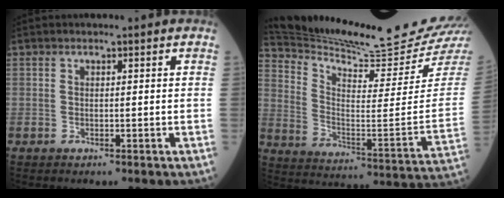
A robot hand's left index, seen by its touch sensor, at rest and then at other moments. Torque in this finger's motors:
{"motor_torque": [0.79, -1.35, 0.06, -0.01]}